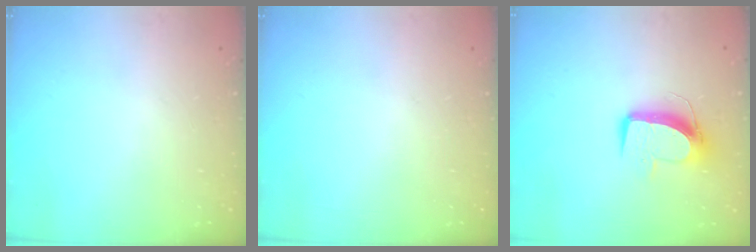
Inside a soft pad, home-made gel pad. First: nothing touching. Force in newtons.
{"total": 0.0}
{"total": 9.7, "press": 9.7, "slide": 0.6}